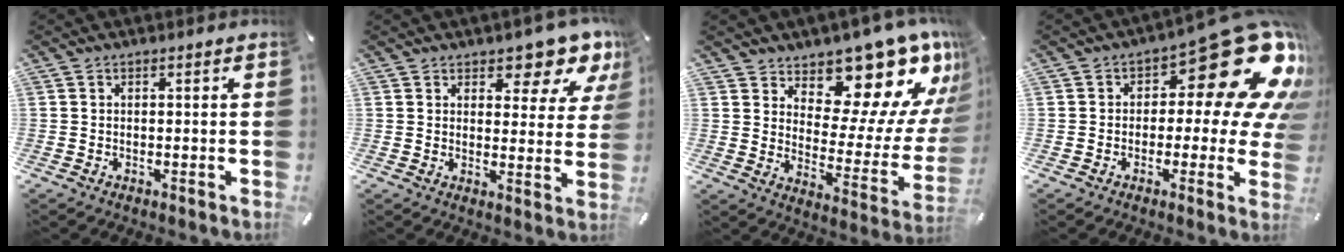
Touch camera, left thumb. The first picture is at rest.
{"total": 7.5, "force": [6.1, 3.3, 2.9], "torque": [-0.018, -0.056, 0.099]}
{"total": 16.4, "force": [12.7, 8.1, 6.5], "torque": [-0.072, -0.119, 0.212]}
{"total": 22.2, "force": [9.7, 9.7, 17.4], "torque": [-0.206, -0.070, 0.159]}